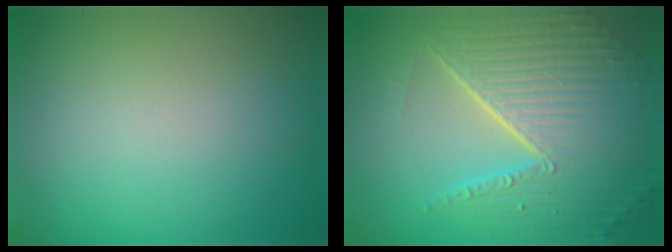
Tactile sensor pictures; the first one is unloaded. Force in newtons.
{"total": 9.5, "press": 6.0, "slide": 7.4}